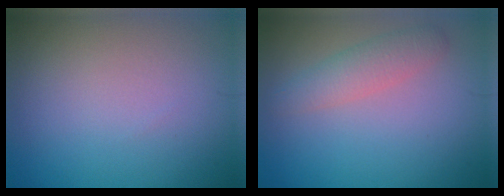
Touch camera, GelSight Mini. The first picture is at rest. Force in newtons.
{"total": 2.4, "press": 2.3, "slide": 0.1}